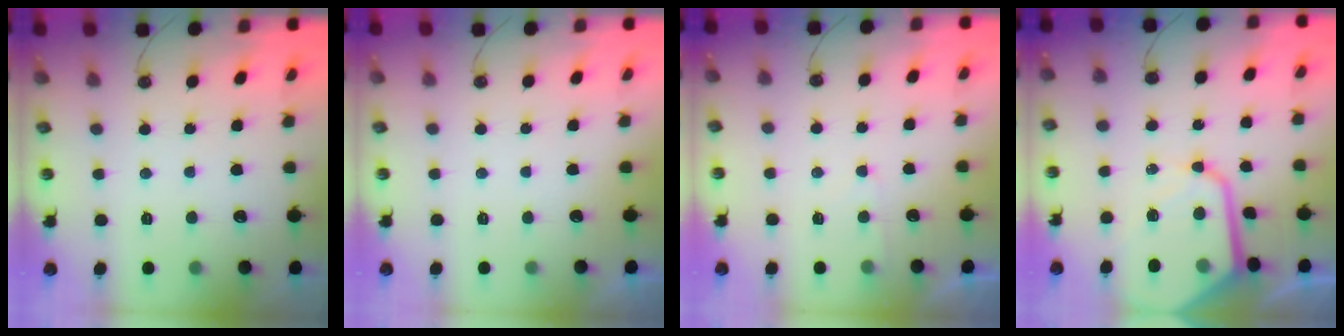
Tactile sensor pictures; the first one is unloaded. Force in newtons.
{"total": 0.0}
{"total": 4.3, "press": 4.2, "slide": 0.6}
{"total": 14.5, "press": 14.4, "slide": 1.5}